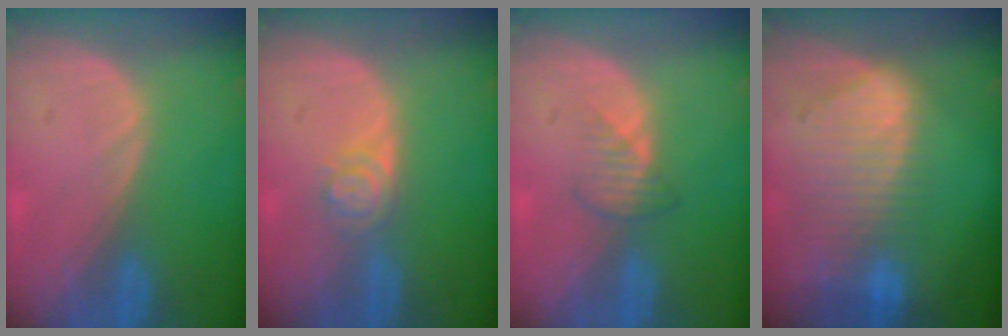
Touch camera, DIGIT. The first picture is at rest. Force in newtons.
{"total": 3.9, "press": 3.4, "slide": 1.9}
{"total": 2.7, "press": 2.6, "slide": 0.6}
{"total": 9.3, "press": 8.1, "slide": 4.4}